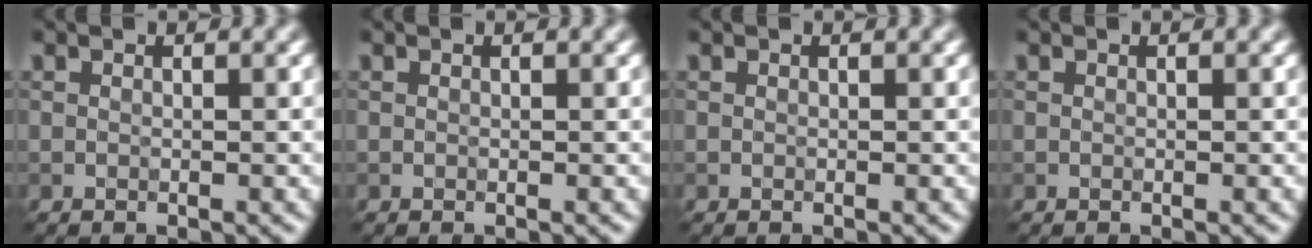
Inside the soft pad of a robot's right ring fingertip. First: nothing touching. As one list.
[{"total": 0.0}, {"total": 0.0}, {"total": 0.0}]